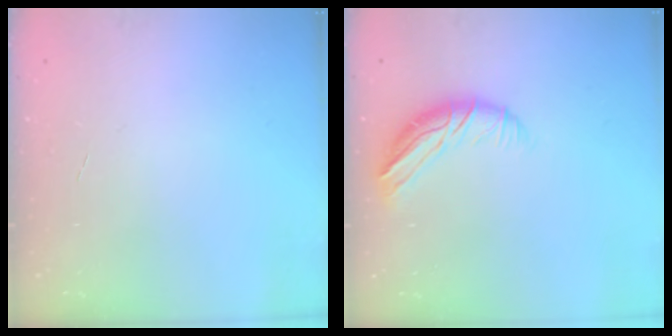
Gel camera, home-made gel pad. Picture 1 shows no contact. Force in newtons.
{"total": 9.8, "press": 9.7, "slide": 1.3}